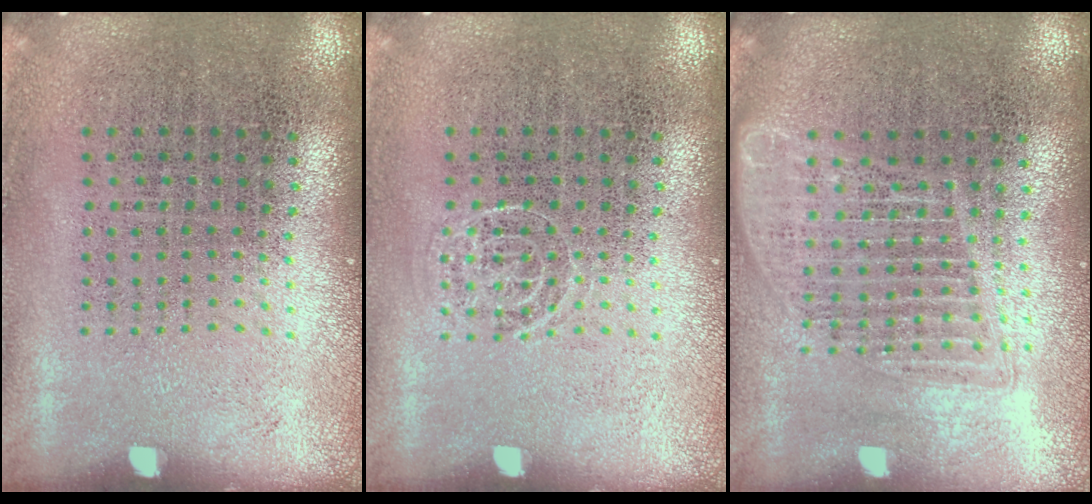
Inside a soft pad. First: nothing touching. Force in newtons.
{"total": 0.9, "press": 0.9, "slide": 0.2}
{"total": 1.7, "press": 1.5, "slide": 0.8}